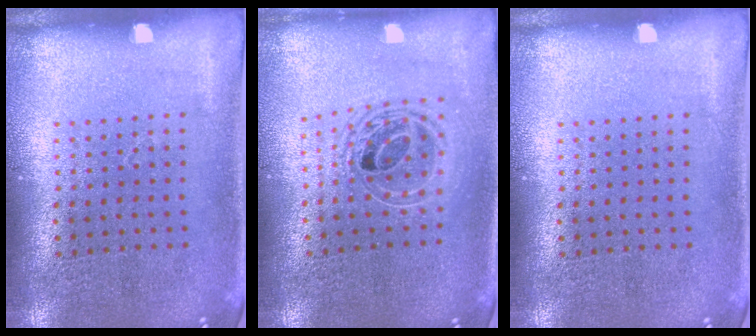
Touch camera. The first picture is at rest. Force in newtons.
{"total": 1.7, "press": 1.4, "slide": 1.0}
{"total": 0.0}